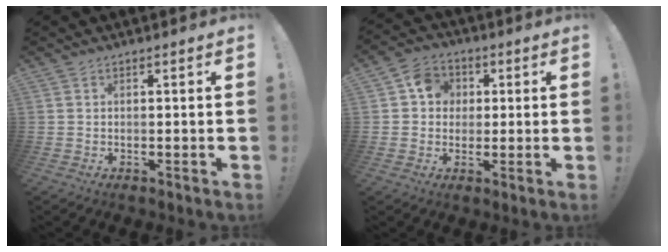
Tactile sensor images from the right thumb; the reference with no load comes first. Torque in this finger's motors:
{"motor_torque": [0.04, 0.04, -0.02, 0.04, 0.04]}